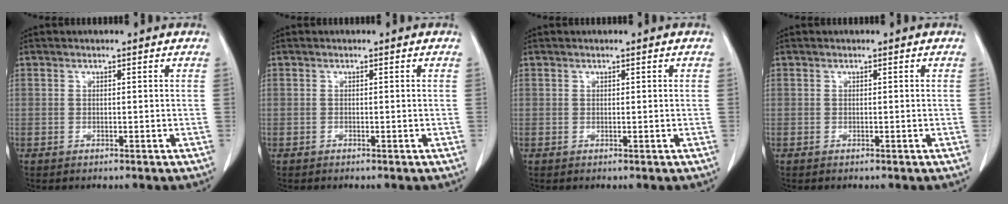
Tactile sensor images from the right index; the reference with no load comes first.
{"total": 0.0}
{"total": 0.0}
{"total": 0.0}